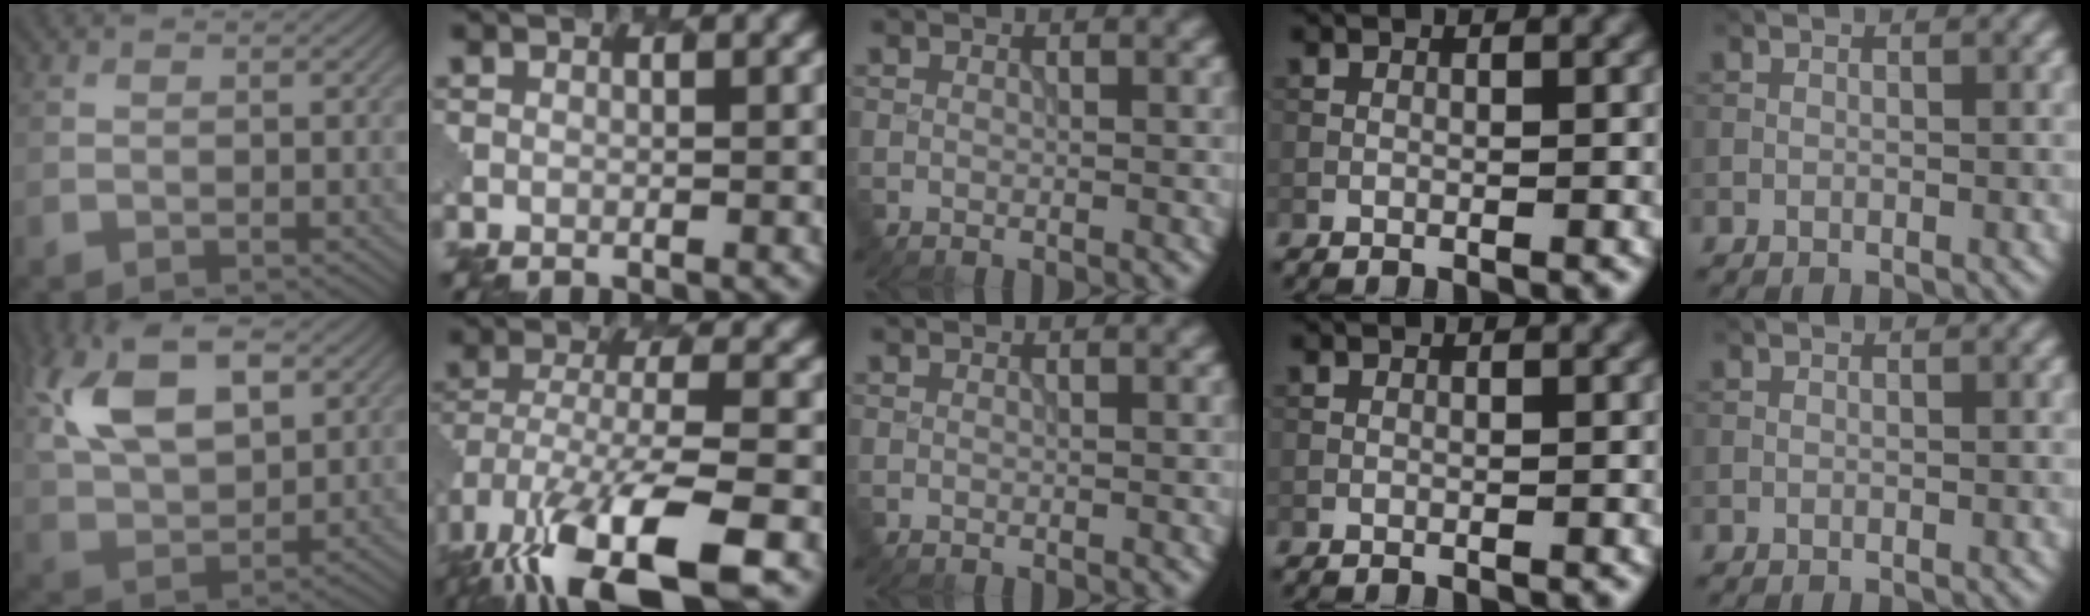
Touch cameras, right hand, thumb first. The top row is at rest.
{"thumb": {"total": 13.4, "force": [5.4, 6.9, 10.1], "torque": [-0.226, 0.015, 0.103]}, "index": {"total": 14.0, "force": [-8.4, 5.2, 9.9], "torque": [-0.227, -0.035, -0.128]}}